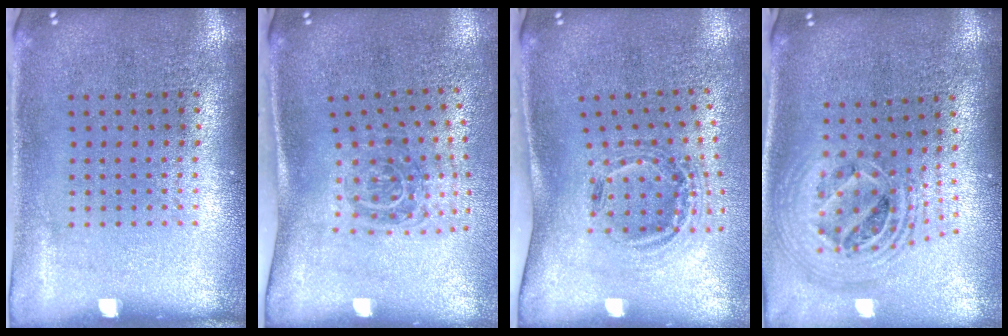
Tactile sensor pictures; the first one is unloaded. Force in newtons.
{"total": 1.9, "press": 1.2, "slide": 1.5}
{"total": 1.2, "press": 1.0, "slide": 0.7}
{"total": 2.3, "press": 1.8, "slide": 1.5}